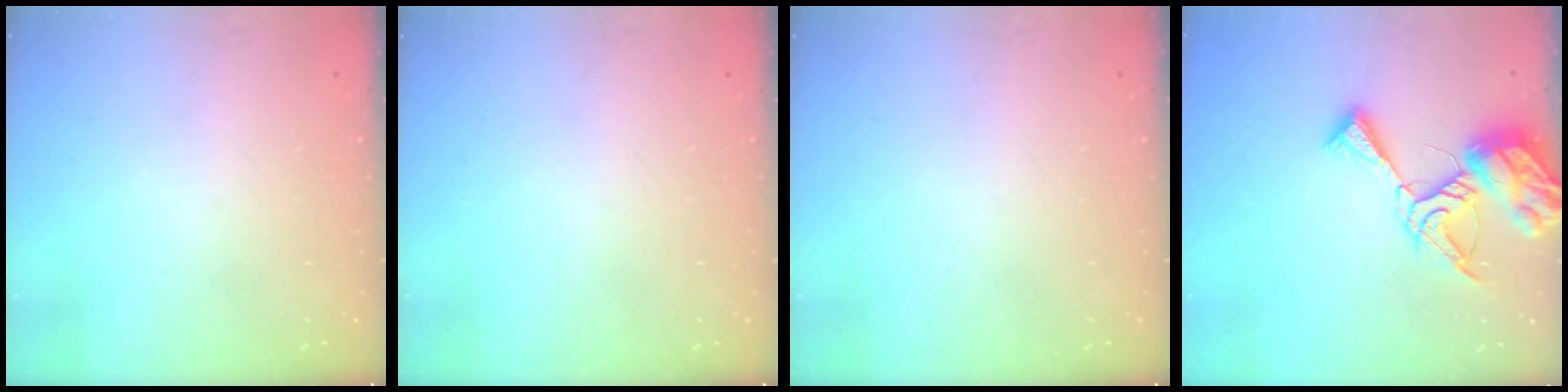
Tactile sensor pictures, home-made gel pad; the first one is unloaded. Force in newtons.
{"total": 0.0}
{"total": 0.0}
{"total": 12.6, "press": 12.6, "slide": 1.2}